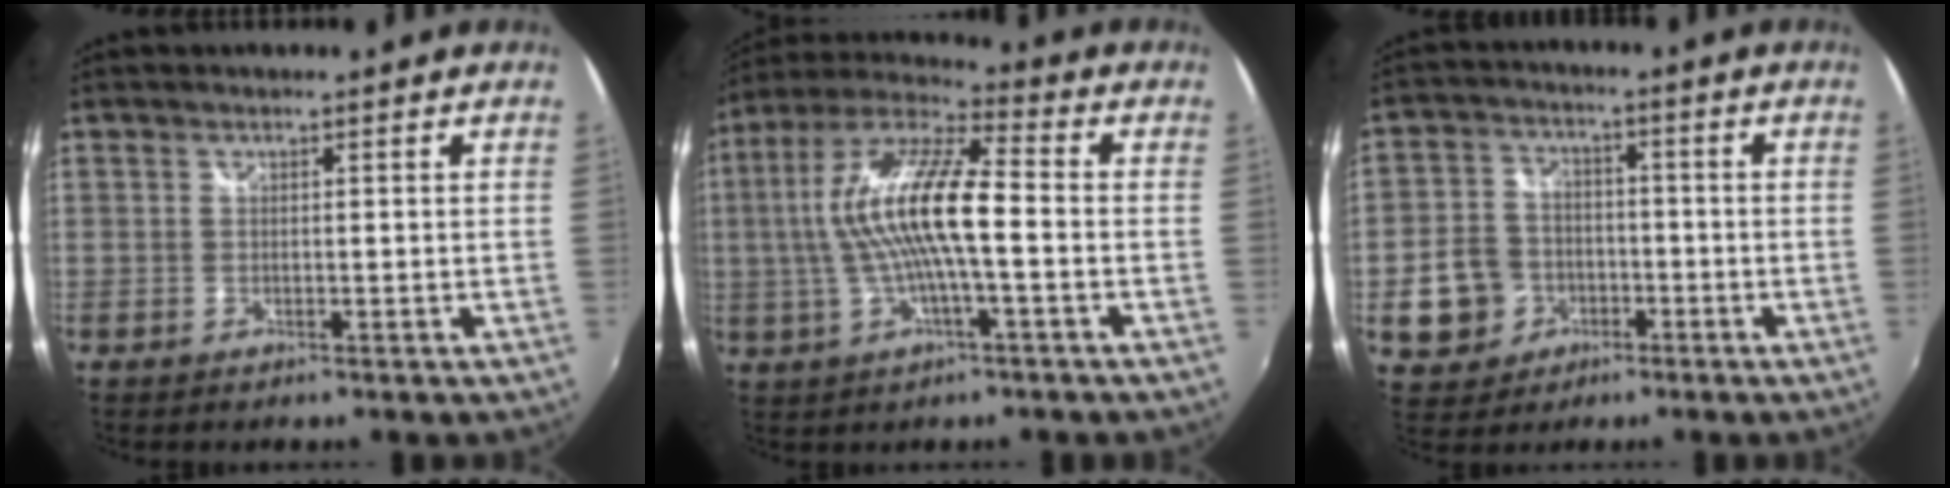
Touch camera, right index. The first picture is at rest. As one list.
[{"total": 15.6, "force": [-0.8, 3.2, 15.3], "torque": [-0.292, 0.010, -0.021]}, {"total": 9.8, "force": [-3.1, 8.6, 3.4], "torque": [-0.105, 0.024, -0.041]}]